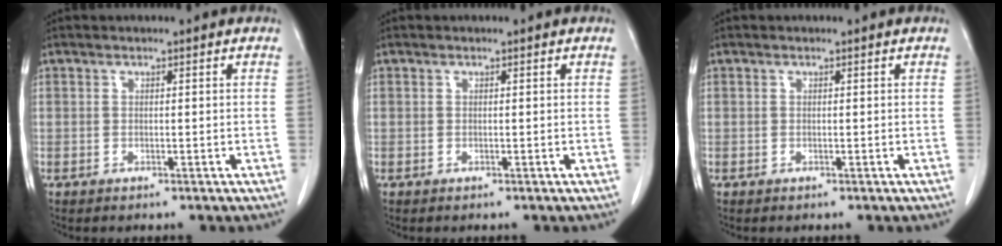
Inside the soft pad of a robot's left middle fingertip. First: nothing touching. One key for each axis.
{"total": 0.0}
{"total": 0.0}